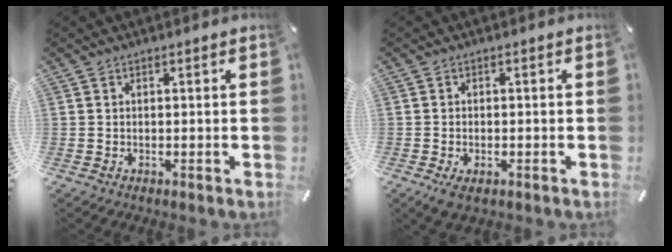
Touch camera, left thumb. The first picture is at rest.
{"total": 2.3, "force": [-1.1, 1.2, 1.6], "torque": [-0.026, 0.004, -0.018]}